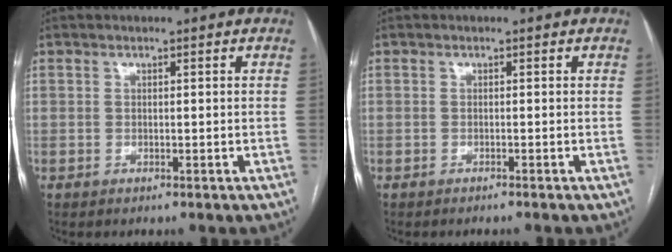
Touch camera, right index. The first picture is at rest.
{"total": 1.1, "force": [-0.9, -0.3, 0.4], "torque": [-0.004, 0.003, -0.014]}